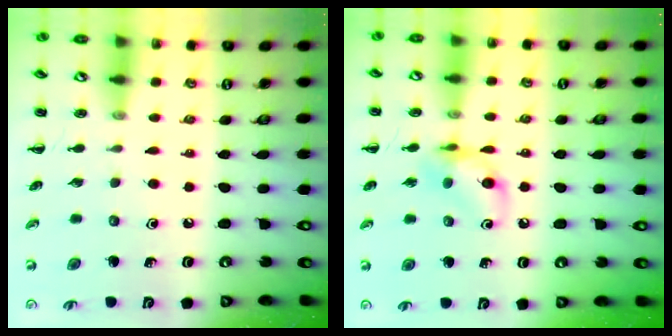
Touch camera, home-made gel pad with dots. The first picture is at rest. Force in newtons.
{"total": 9.3, "press": 9.3, "slide": 0.7}